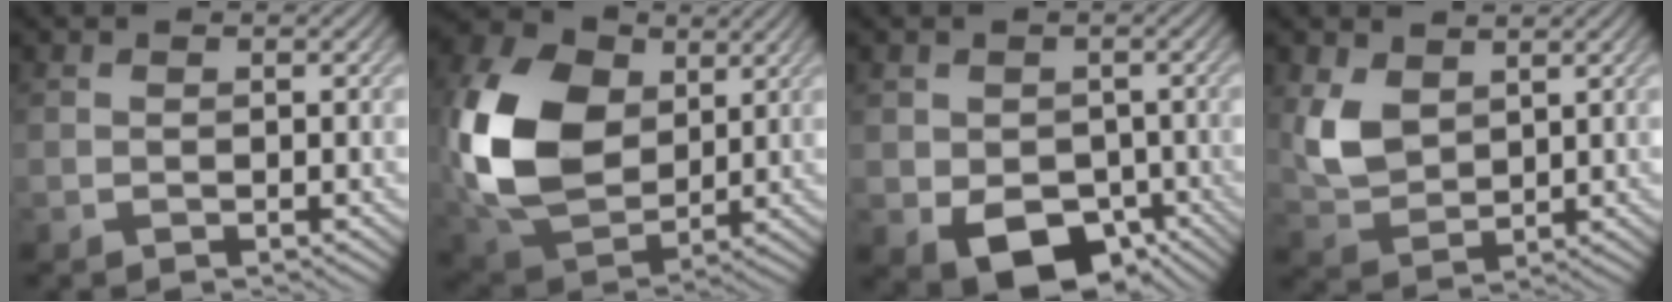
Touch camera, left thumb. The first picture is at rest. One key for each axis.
{"total": 15.1, "fx": 2.3, "fy": 10.7, "fz": 10.3, "tx": -0.258, "ty": 0.012, "tz": 0.040}
{"total": 7.3, "fx": -2.9, "fy": 5.3, "fz": 4.1, "tx": -0.075, "ty": -0.027, "tz": -0.042}
{"total": 5.1, "fx": 2.4, "fy": 3.3, "fz": 3.1, "tx": -0.080, "ty": -0.009, "tz": 0.052}